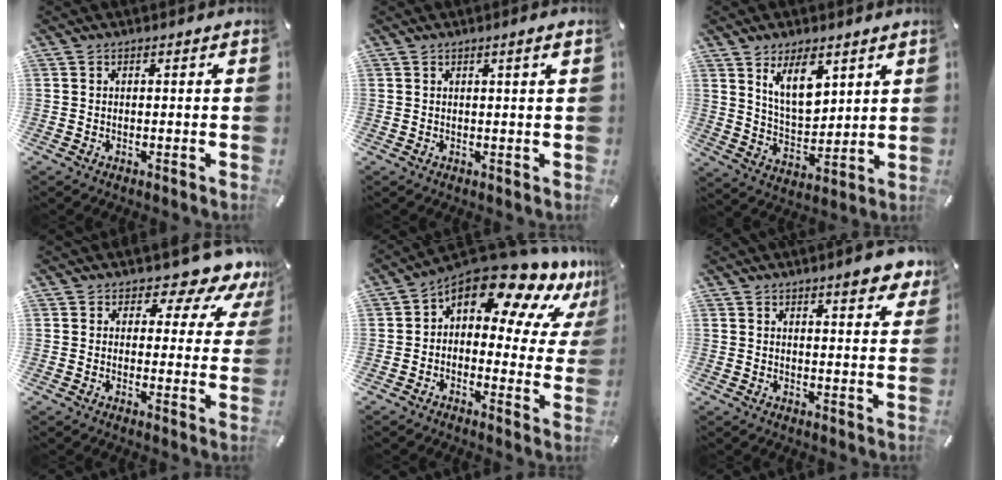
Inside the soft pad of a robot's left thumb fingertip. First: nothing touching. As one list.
[{"total": 1.8, "force": [0.7, 0.0, 1.6], "torque": [-0.029, -0.002, 0.012]}, {"total": 11.2, "force": [6.5, 5.8, 7.0], "torque": [-0.130, -0.028, 0.115]}, {"total": 8.9, "force": [6.8, 3.9, 4.2], "torque": [-0.053, -0.057, 0.115]}, {"total": 16.9, "force": [11.4, 6.9, 10.2], "torque": [-0.167, -0.086, 0.193]}, {"total": 5.6, "force": [4.2, 1.4, 3.5], "torque": [-0.053, -0.022, 0.069]}]